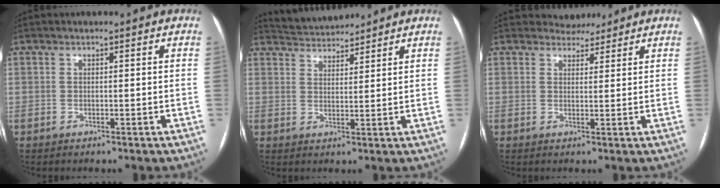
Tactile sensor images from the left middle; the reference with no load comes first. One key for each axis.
{"total": 5.2, "fx": 5.2, "fy": 0.6, "fz": 0.2, "tx": -0.012, "ty": 0.021, "tz": 0.090}
{"total": 3.0, "fx": 2.8, "fy": 1.2, "fz": -0.2, "tx": 0.003, "ty": 0.003, "tz": 0.040}